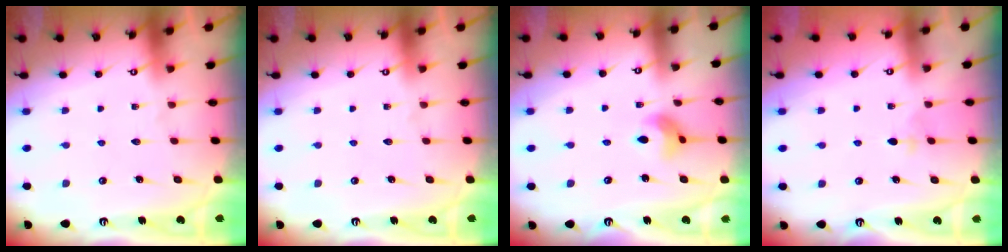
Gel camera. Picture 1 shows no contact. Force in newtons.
{"total": 0.0}
{"total": 7.0, "press": 7.0, "slide": 0.5}
{"total": 1.9, "press": 1.9, "slide": 0.4}